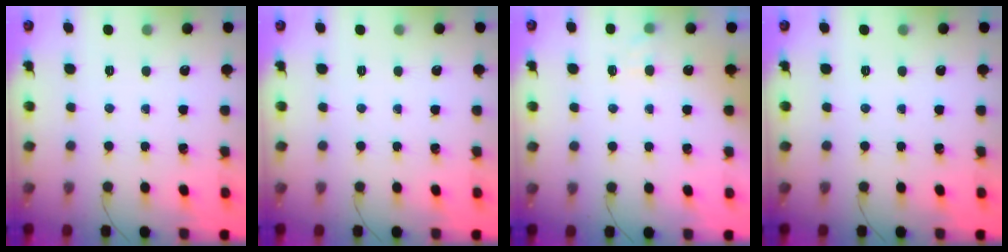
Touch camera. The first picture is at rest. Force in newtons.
{"total": 0.0}
{"total": 2.7, "press": 2.5, "slide": 1.1}
{"total": 0.0}